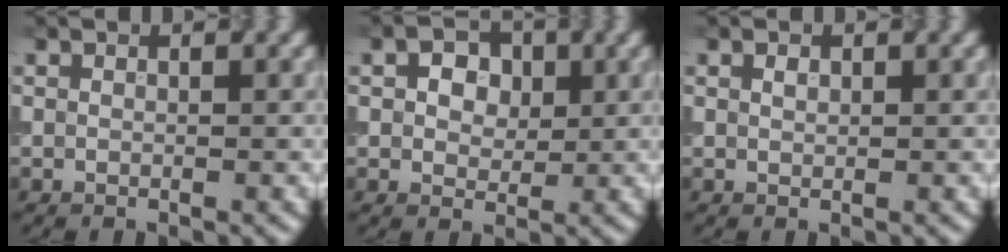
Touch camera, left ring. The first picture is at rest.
{"total": 3.3, "force": [1.0, 2.4, 2.1], "torque": [-0.031, 0.005, 0.008]}
{"total": 0.6, "force": [0.3, 0.4, 0.4], "torque": [-0.008, 0.001, 0.006]}